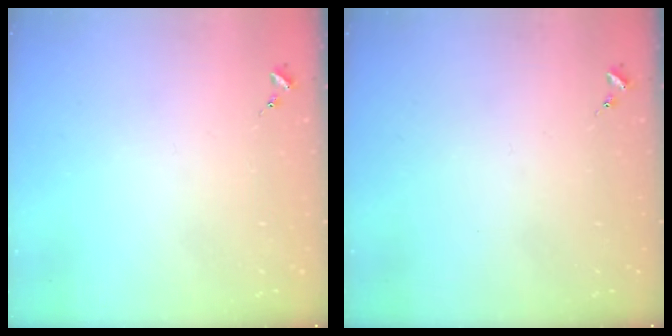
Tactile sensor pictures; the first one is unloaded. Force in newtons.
{"total": 0.0}